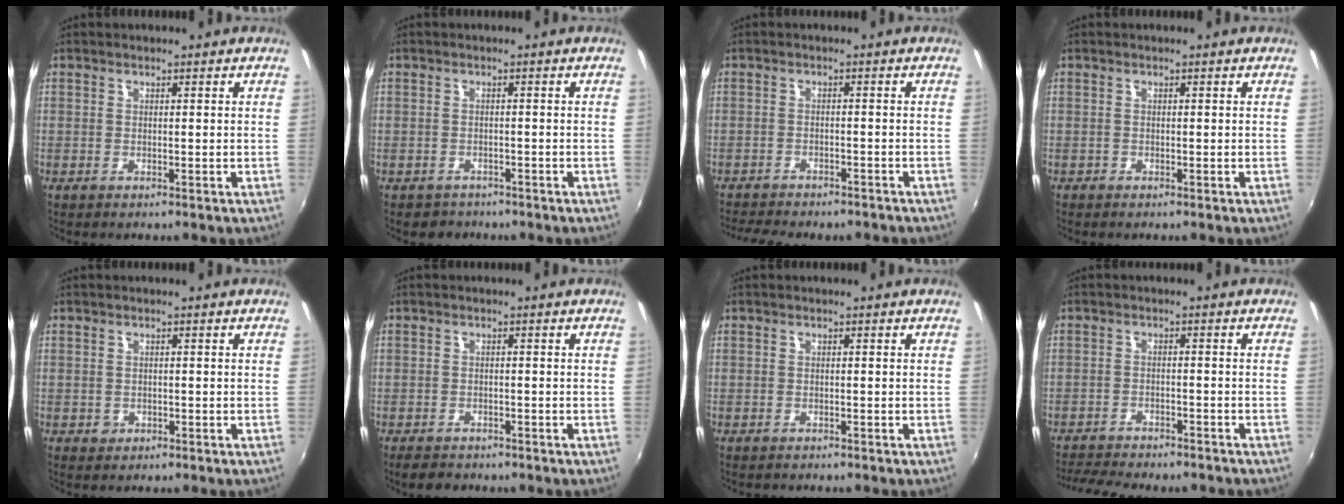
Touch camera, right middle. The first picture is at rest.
{"total": 2.7, "force": [-1.9, 1.8, 0.1], "torque": [-0.008, -0.001, -0.029]}
{"total": 8.0, "force": [-7.2, 2.0, 2.8], "torque": [-0.072, -0.017, -0.109]}
{"total": 0.6, "force": [-0.5, 0.3, 0.1], "torque": [-0.002, -0.004, -0.011]}
{"total": 1.4, "force": [-0.4, 1.3, 0.3], "torque": [-0.005, -0.003, -0.004]}
{"total": 3.1, "force": [-2.5, 1.7, 0.8], "torque": [-0.025, -0.006, -0.044]}
{"total": 0.9, "force": [-0.8, 0.4, 0.0], "torque": [-0.005, -0.002, -0.013]}
{"total": 9.1, "force": [-8.3, 1.8, 3.2], "torque": [-0.086, -0.019, -0.129]}